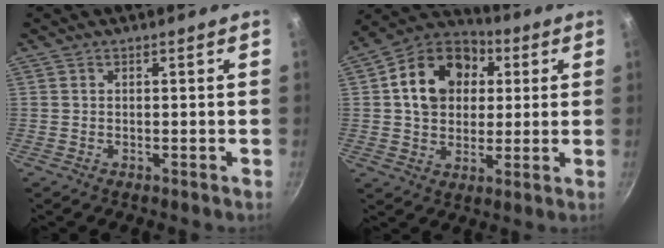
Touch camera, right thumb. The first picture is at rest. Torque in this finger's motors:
{"motor_torque": [0.74, 2.78, 0.87, -0.40, 0.32]}